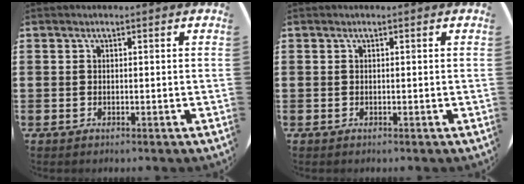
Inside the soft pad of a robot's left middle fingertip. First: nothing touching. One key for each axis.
{"total": 0.0}